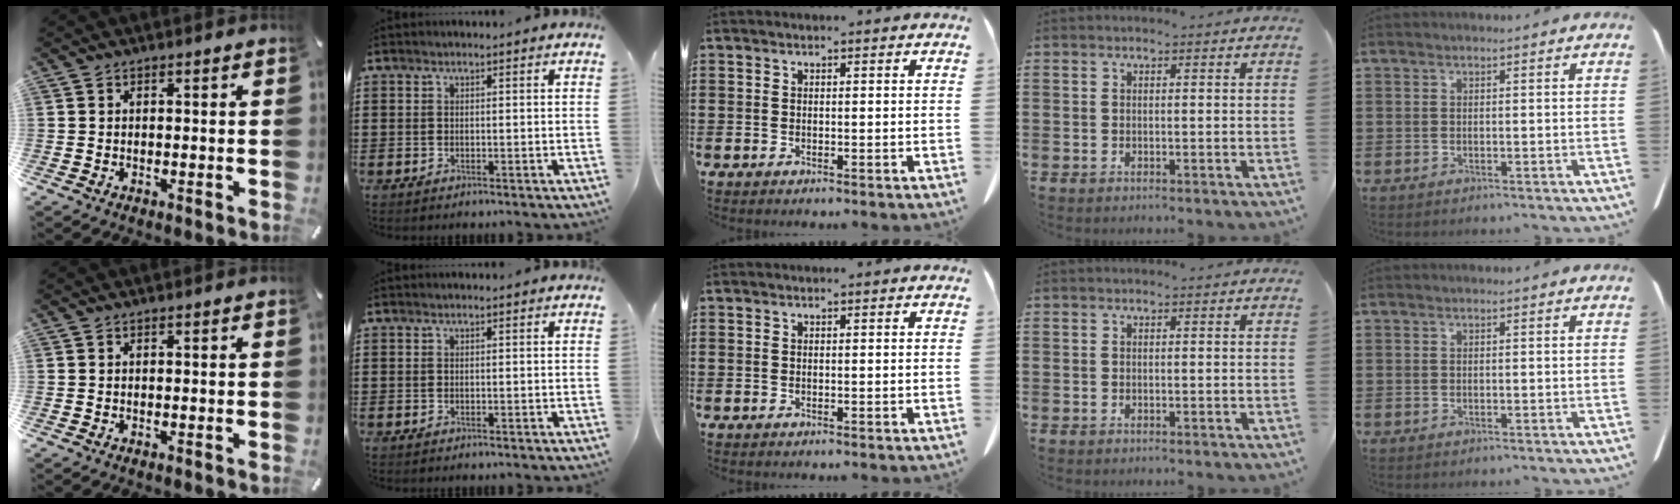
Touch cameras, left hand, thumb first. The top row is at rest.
{}